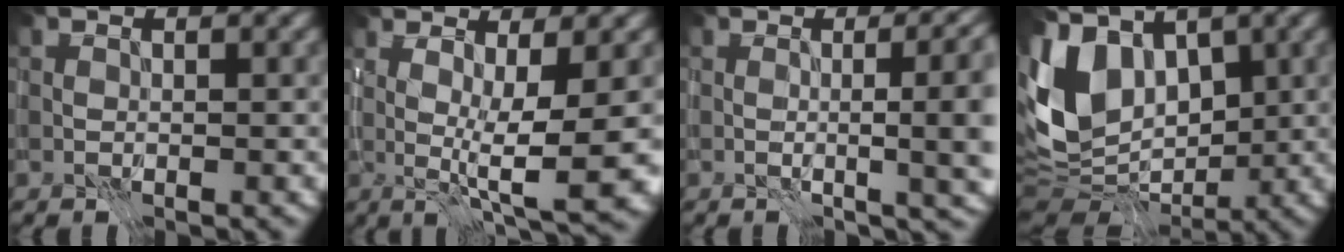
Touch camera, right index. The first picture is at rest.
{"total": 7.6, "force": [-0.1, 1.4, 7.5], "torque": [-0.115, -0.005, 0.010]}
{"total": 9.1, "force": [0.0, 3.5, 8.4], "torque": [-0.067, 0.018, 0.003]}
{"total": 8.9, "force": [1.6, 6.6, 5.8], "torque": [-0.127, -0.005, 0.026]}